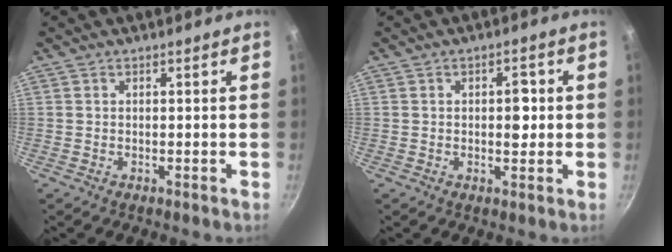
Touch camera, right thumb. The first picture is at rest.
{"total": 3.7, "force": [0.2, 2.1, 3.1], "torque": [-0.026, 0.004, 0.002]}